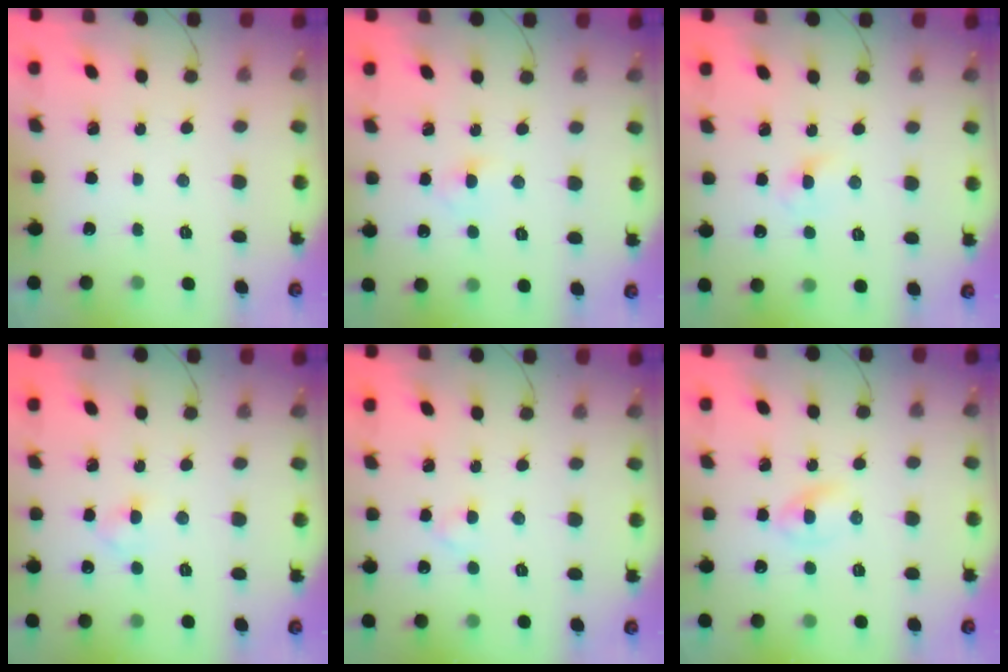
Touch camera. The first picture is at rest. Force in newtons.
{"total": 2.9, "press": 2.6, "slide": 1.2}
{"total": 2.7, "press": 2.5, "slide": 1.1}
{"total": 2.6, "press": 2.4, "slide": 1.1}
{"total": 1.8, "press": 1.6, "slide": 0.9}
{"total": 1.9, "press": 1.7, "slide": 0.8}